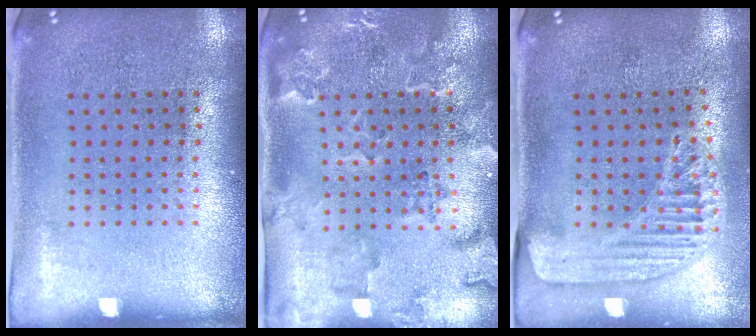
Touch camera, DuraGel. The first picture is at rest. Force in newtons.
{"total": 2.4, "press": 2.2, "slide": 0.8}
{"total": 1.5, "press": 1.5, "slide": 0.3}